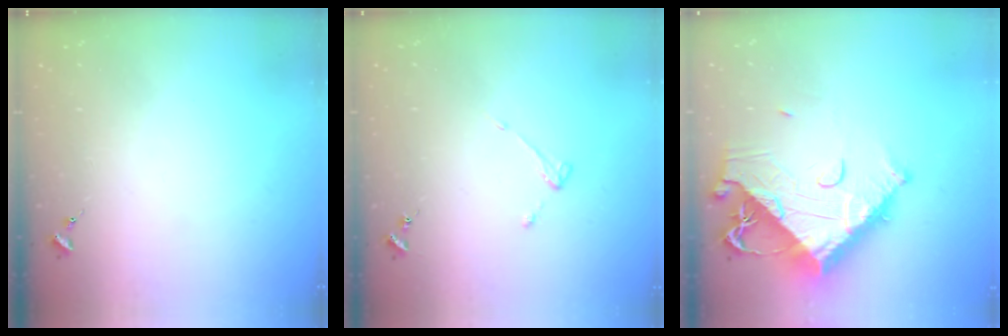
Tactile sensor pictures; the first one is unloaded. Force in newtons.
{"total": 3.0, "press": 3.0, "slide": 0.4}
{"total": 20.0, "press": 19.9, "slide": 2.3}